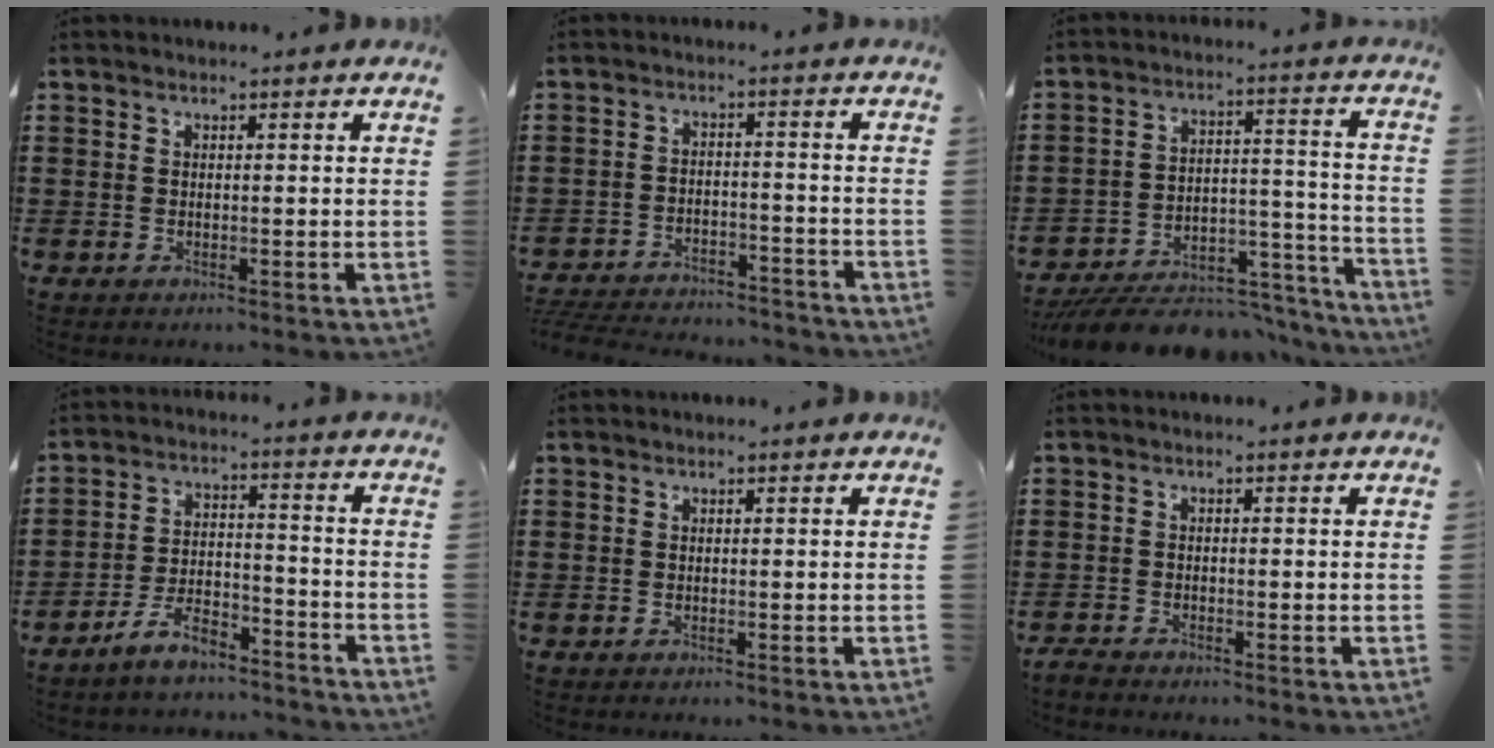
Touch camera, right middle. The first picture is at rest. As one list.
[{"total": 4.8, "force": [-4.8, 0.5, 0.6], "torque": [-0.022, 0.003, -0.102]}, {"total": 8.8, "force": [-8.0, 2.5, 2.6], "torque": [-0.031, 0.027, -0.149]}, {"total": 6.8, "force": [-6.1, 1.5, 2.6], "torque": [-0.053, 0.006, -0.121]}, {"total": 0.0}, {"total": 1.2, "force": [-1.2, 0.2, 0.1], "torque": [-0.007, 0.001, -0.025]}]